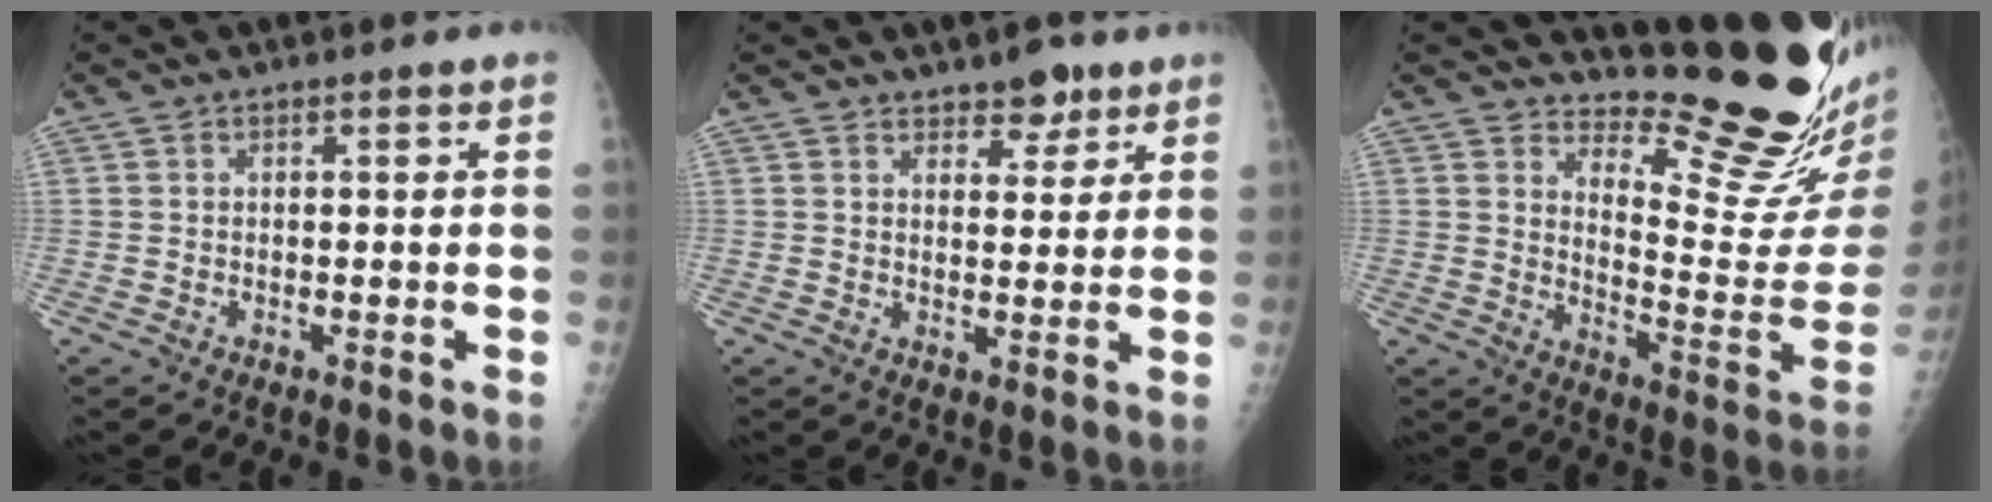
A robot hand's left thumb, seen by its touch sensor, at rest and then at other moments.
{"total": 4.7, "force": [3.4, 2.4, 2.2], "torque": [-0.004, -0.019, 0.051]}
{"total": 17.1, "force": [15.3, 2.0, 7.4], "torque": [-0.078, -0.173, 0.208]}